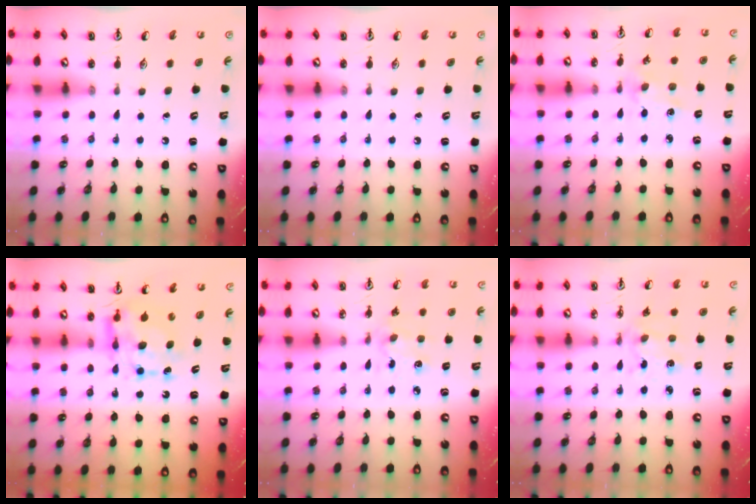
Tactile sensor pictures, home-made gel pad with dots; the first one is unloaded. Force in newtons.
{"total": 0.0}
{"total": 3.2, "press": 3.1, "slide": 0.6}
{"total": 7.8, "press": 7.7, "slide": 0.4}
{"total": 3.0, "press": 2.9, "slide": 0.7}
{"total": 2.2, "press": 2.2, "slide": 0.4}